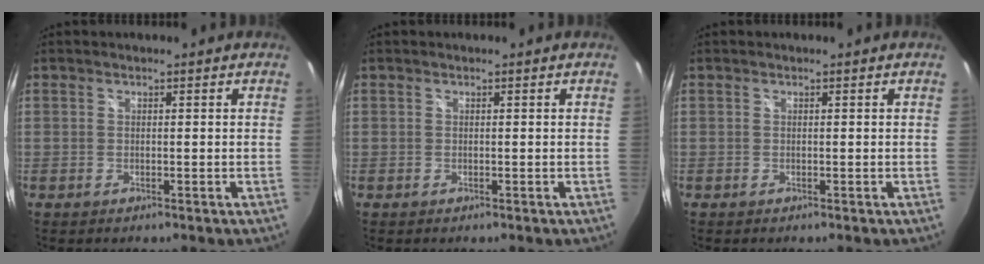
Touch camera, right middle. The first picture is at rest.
{"total": 0.0}
{"total": 0.0}